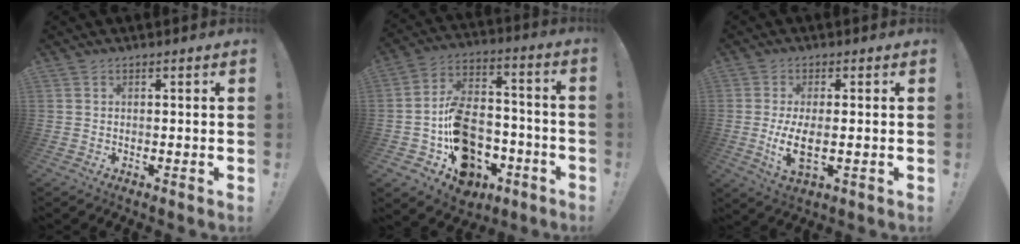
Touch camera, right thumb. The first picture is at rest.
{"total": 16.3, "force": [-6.2, 12.4, 8.7], "torque": [-0.140, 0.044, -0.093]}
{"total": 8.1, "force": [-1.3, 2.9, 7.4], "torque": [-0.150, -0.012, -0.020]}